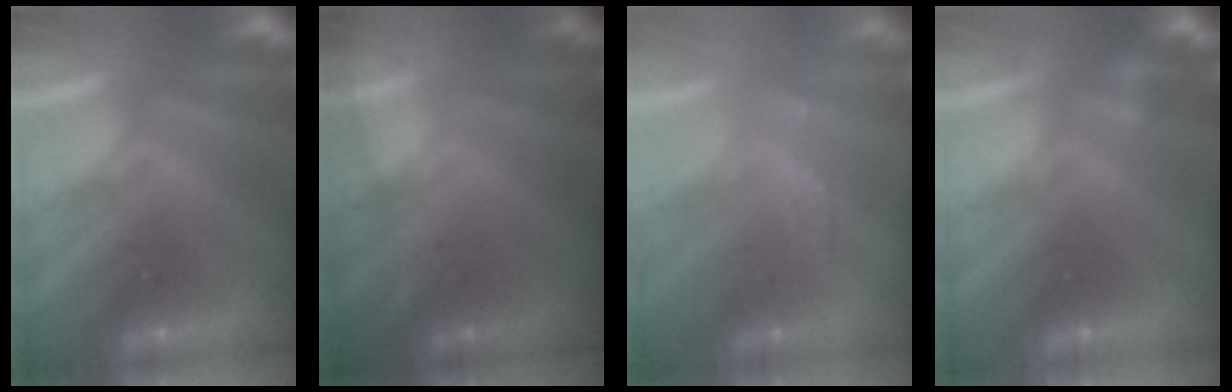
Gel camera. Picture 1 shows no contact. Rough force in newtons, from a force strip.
{"total": 1.6}
{"total": 2.4}
{"total": 2.2}